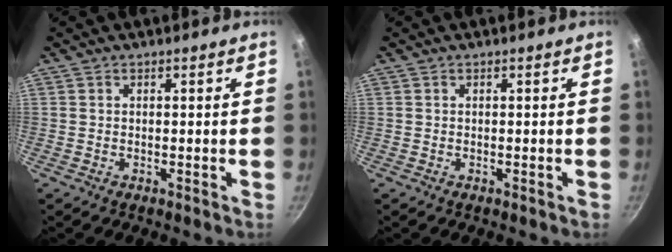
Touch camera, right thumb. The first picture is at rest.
{"total": 0.0}